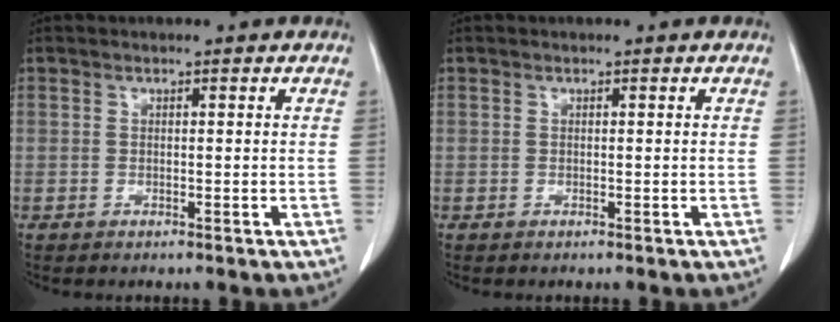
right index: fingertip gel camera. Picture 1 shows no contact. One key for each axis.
{"total": 0.0}